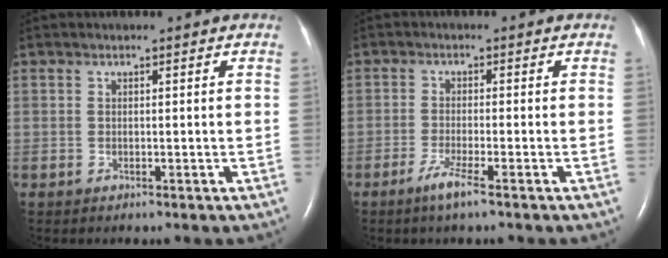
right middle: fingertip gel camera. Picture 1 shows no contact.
{"total": 3.3, "force": [-2.1, -0.3, 2.5], "torque": [-0.056, -0.009, -0.044]}